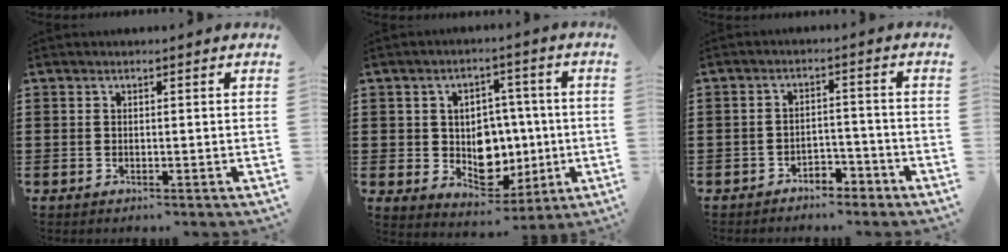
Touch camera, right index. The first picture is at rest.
{"total": 6.6, "force": [0.1, 5.8, 3.2], "torque": [-0.055, 0.003, 0.005]}
{"total": 3.2, "force": [-3.0, 0.9, 0.6], "torque": [-0.015, 0.005, -0.060]}